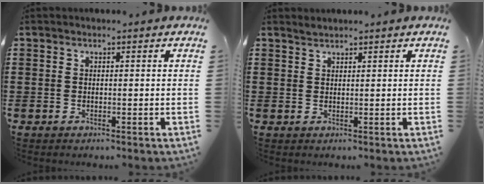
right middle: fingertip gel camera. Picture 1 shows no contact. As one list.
[{"total": 1.0, "force": [1.0, -0.1, -0.2], "torque": [0.001, -0.002, 0.019]}]